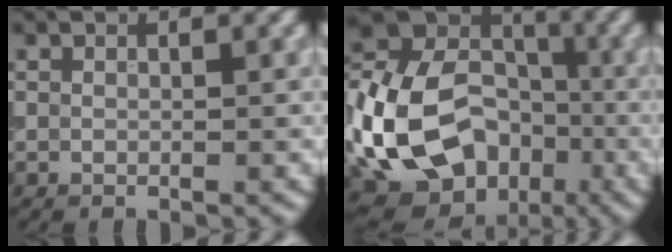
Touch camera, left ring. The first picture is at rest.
{"total": 19.7, "force": [-5.7, 15.7, 10.4], "torque": [-0.221, -0.015, -0.112]}